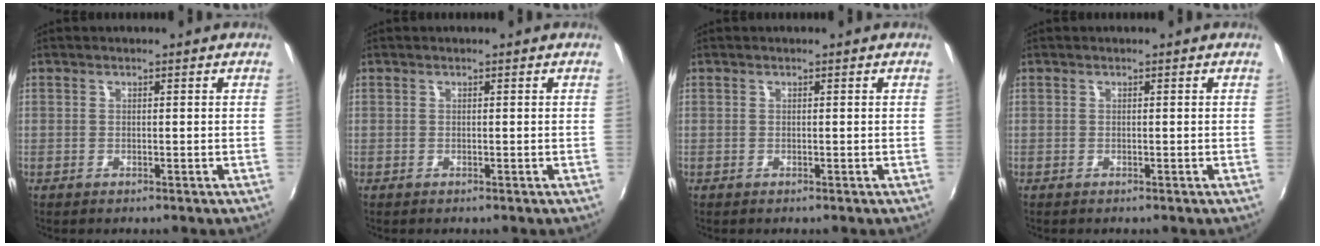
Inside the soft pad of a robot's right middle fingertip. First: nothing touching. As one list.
[{"total": 0.0}, {"total": 0.0}, {"total": 0.0}]